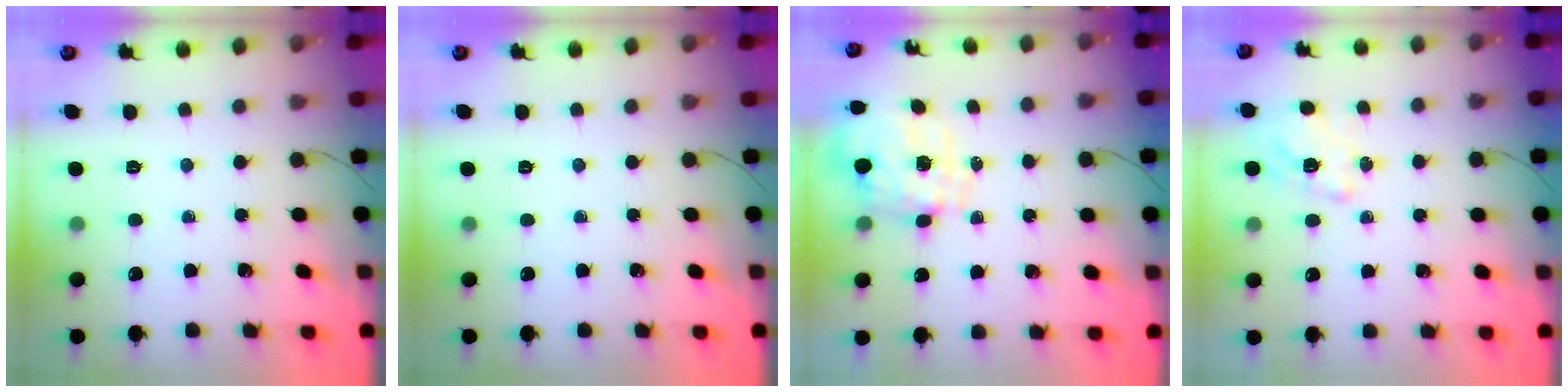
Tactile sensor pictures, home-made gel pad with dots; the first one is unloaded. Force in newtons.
{"total": 0.0}
{"total": 1.9, "press": 1.5, "slide": 1.1}
{"total": 1.2, "press": 0.2, "slide": 1.2}